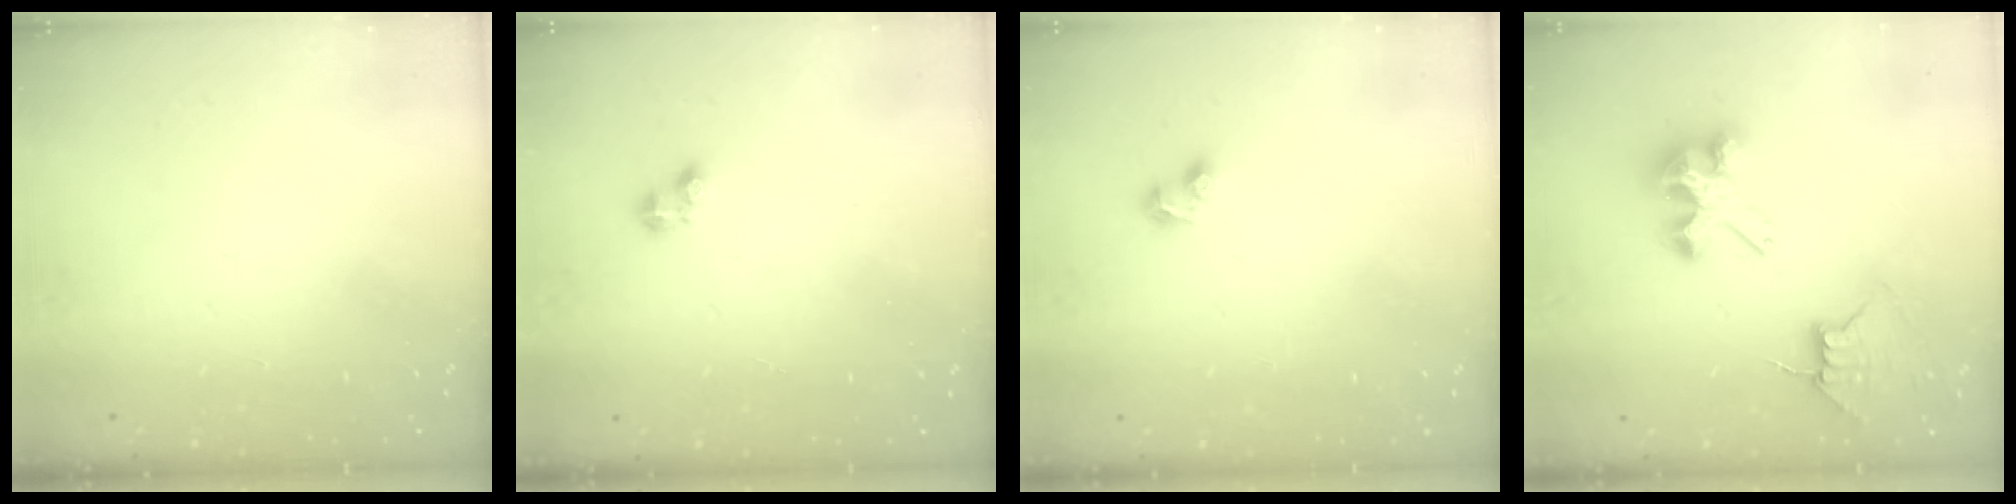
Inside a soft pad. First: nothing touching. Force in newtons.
{"total": 2.4, "press": 2.4, "slide": 0.4}
{"total": 2.4, "press": 2.2, "slide": 0.9}
{"total": 7.5, "press": 7.5, "slide": 0.6}